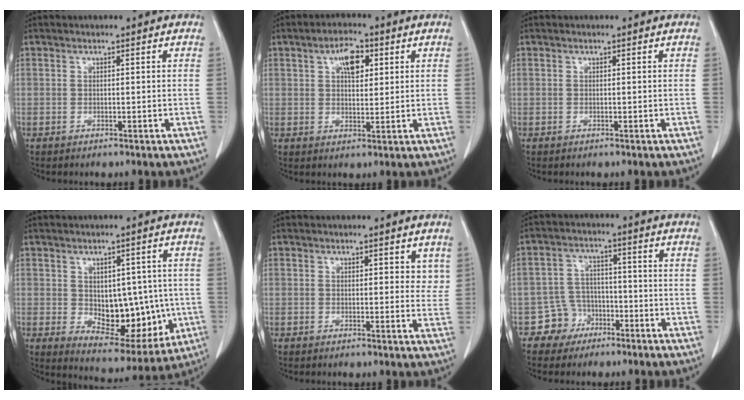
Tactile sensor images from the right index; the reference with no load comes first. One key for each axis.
{"total": 5.3, "fx": 2.1, "fy": 2.5, "fz": 4.2, "tx": -0.072, "ty": 0.009, "tz": 0.035}
{"total": 0.0}
{"total": 12.3, "fx": -0.9, "fy": 7.1, "fz": 10.0, "tx": -0.129, "ty": 0.004, "tz": 0.013}
{"total": 2.8, "fx": 1.5, "fy": 1.6, "fz": 1.7, "tx": -0.005, "ty": -0.007, "tz": 0.015}
{"total": 5.4, "fx": -3.0, "fy": 4.5, "fz": 0.0, "tx": 0.010, "ty": 0.016, "tz": -0.051}